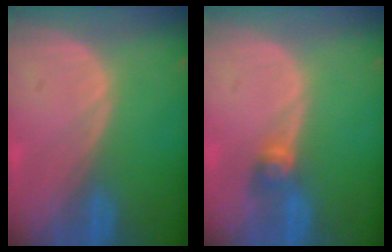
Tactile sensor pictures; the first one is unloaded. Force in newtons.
{"total": 2.6, "press": 2.5, "slide": 0.6}